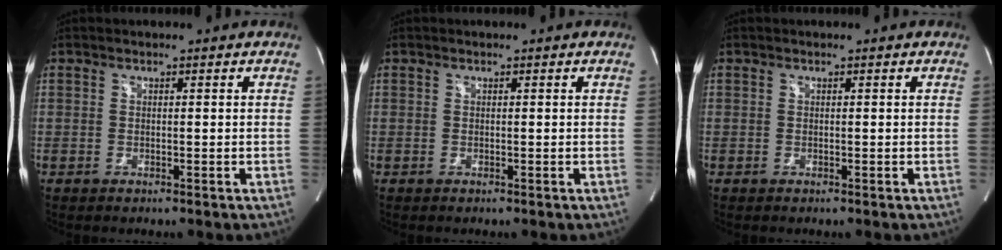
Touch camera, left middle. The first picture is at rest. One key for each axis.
{"total": 0.0}
{"total": 0.0}